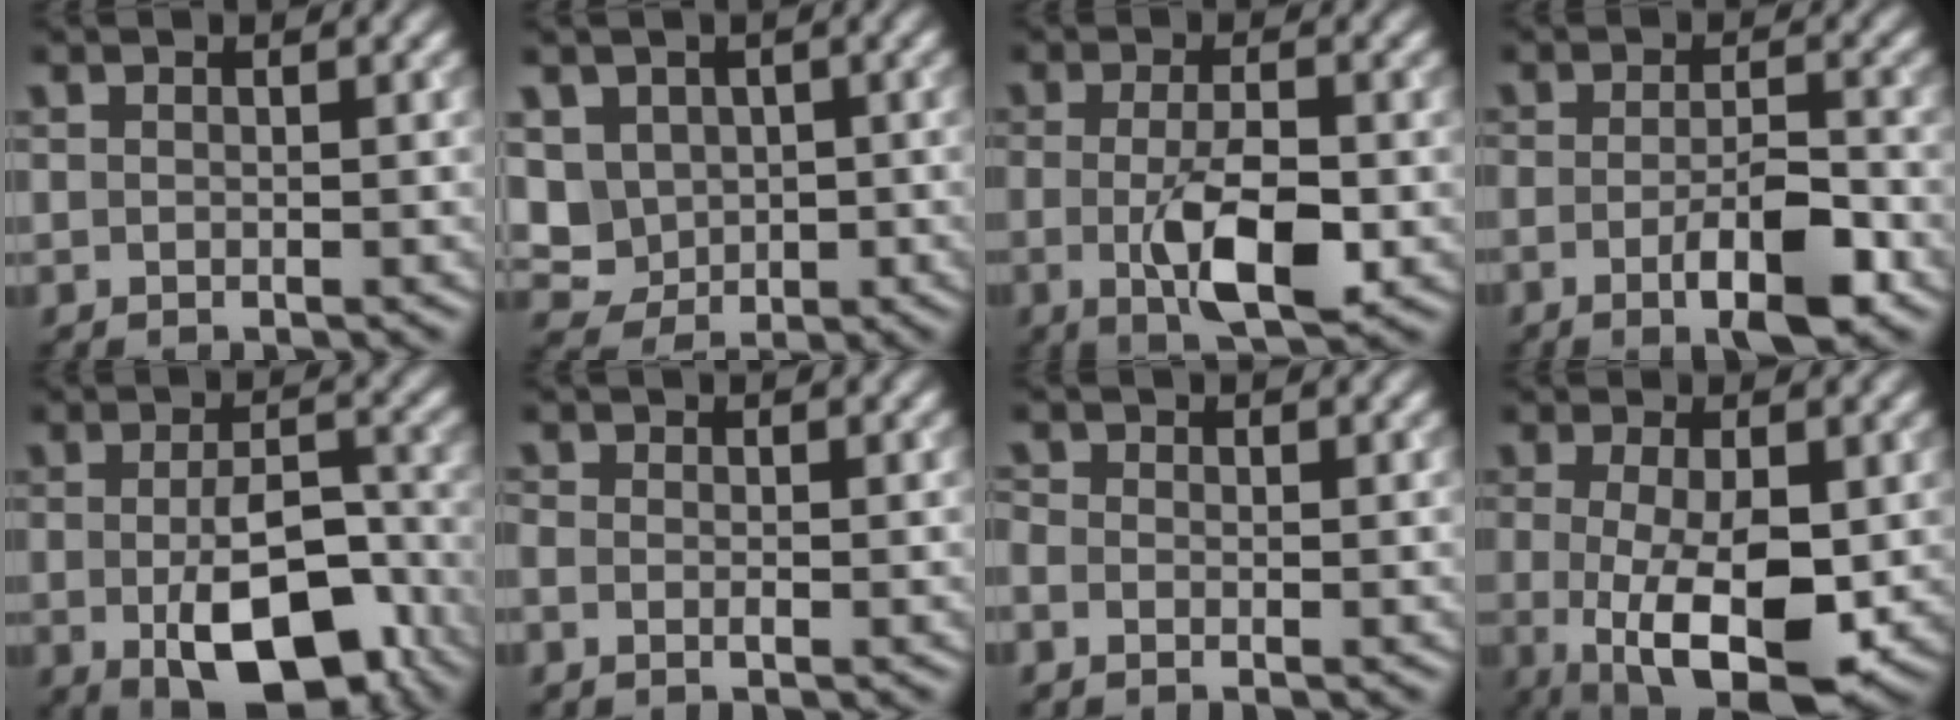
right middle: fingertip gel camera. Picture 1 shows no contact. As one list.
[{"total": 4.7, "force": [0.7, 4.1, 2.1], "torque": [-0.051, -0.002, 0.012]}, {"total": 6.1, "force": [-1.4, 1.9, 5.6], "torque": [-0.106, -0.012, -0.024]}, {"total": 5.5, "force": [-2.5, 1.3, 4.7], "torque": [-0.081, -0.002, -0.041]}, {"total": 9.5, "force": [-3.2, 4.6, 7.6], "torque": [-0.127, -0.015, -0.042]}, {"total": 0.8, "force": [-0.3, 0.3, 0.7], "torque": [-0.017, -0.004, -0.010]}, {"total": 0.9, "force": [-0.4, 0.6, 0.6], "torque": [-0.020, -0.005, -0.013]}, {"total": 8.3, "force": [-1.5, 3.0, 7.7], "torque": [-0.139, -0.021, -0.016]}]